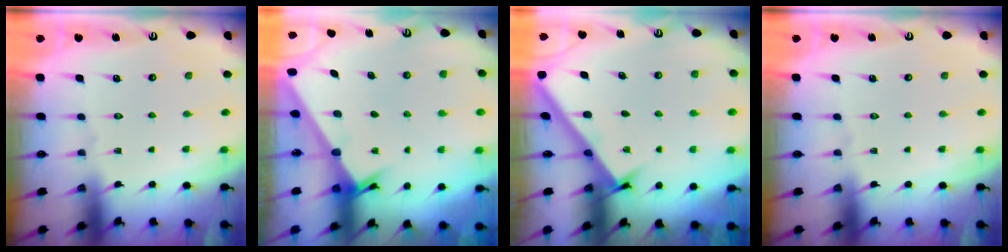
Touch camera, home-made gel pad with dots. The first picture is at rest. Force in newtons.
{"total": 2.2, "press": 2.2, "slide": 0.2}
{"total": 2.5, "press": 2.5, "slide": 0.3}
{"total": 0.0}